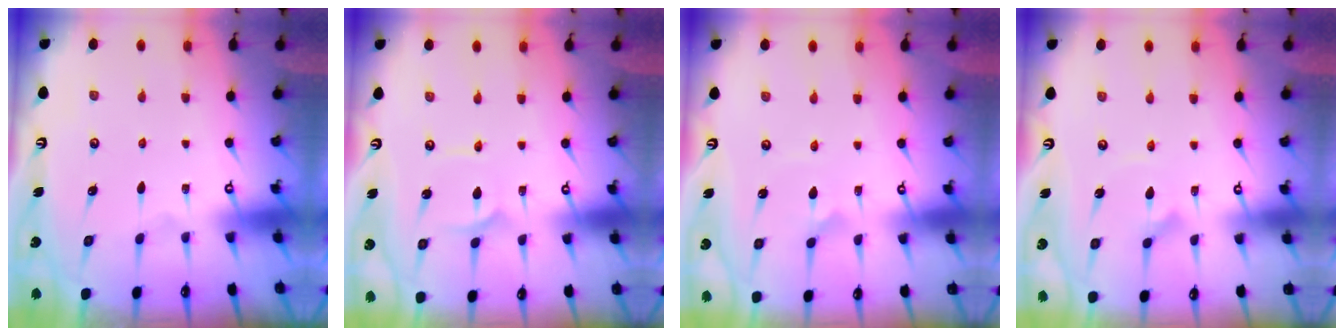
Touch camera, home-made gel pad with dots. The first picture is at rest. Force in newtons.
{"total": 2.4, "press": 2.4, "slide": 0.2}
{"total": 2.6, "press": 2.6, "slide": 0.1}
{"total": 2.6, "press": 2.6, "slide": 0.3}